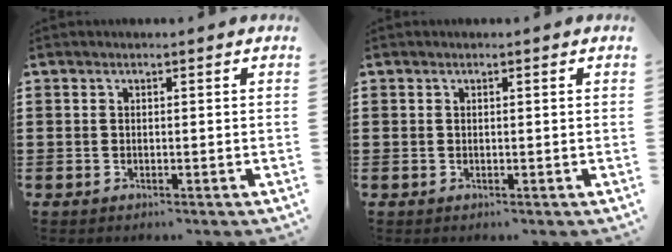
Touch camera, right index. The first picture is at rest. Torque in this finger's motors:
{"motor_torque": [0.12, 0.09, 0.00, 0.00]}